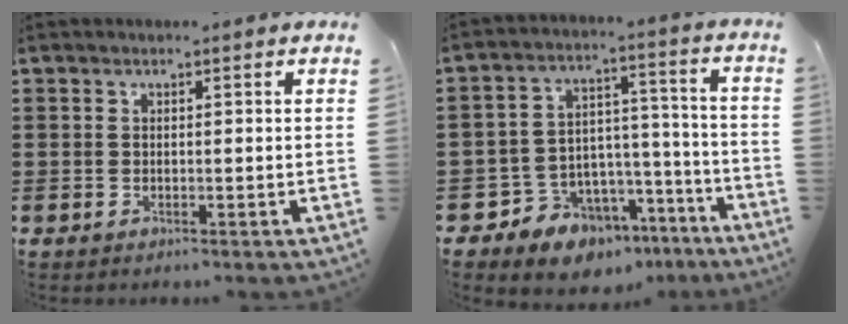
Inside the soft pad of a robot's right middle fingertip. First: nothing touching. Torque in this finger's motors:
{"motor_torque": [1.35, -0.79, 0.21, 0.14]}